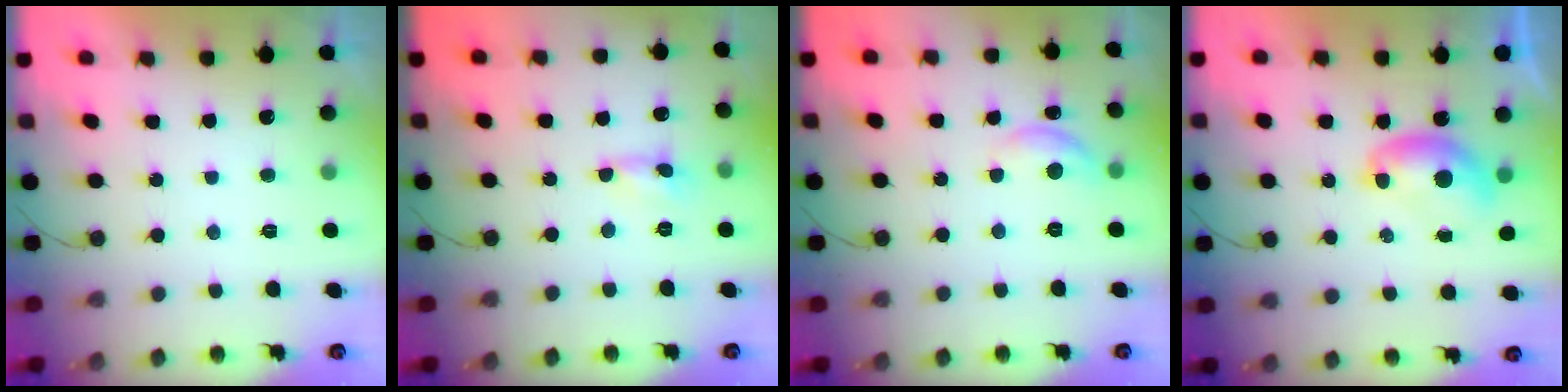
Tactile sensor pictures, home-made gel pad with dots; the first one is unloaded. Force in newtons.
{"total": 0.0}
{"total": 8.1, "press": 8.1, "slide": 0.5}
{"total": 7.1, "press": 7.0, "slide": 1.3}